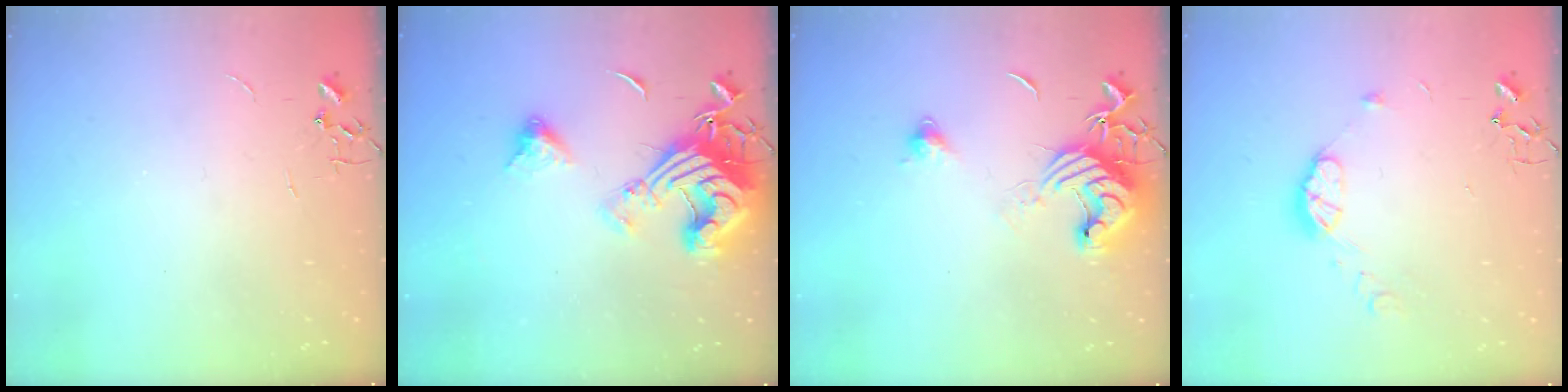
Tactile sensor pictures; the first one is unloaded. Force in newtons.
{"total": 18.5, "press": 18.3, "slide": 2.2}
{"total": 13.2, "press": 13.1, "slide": 1.7}
{"total": 8.5, "press": 8.5, "slide": 0.4}